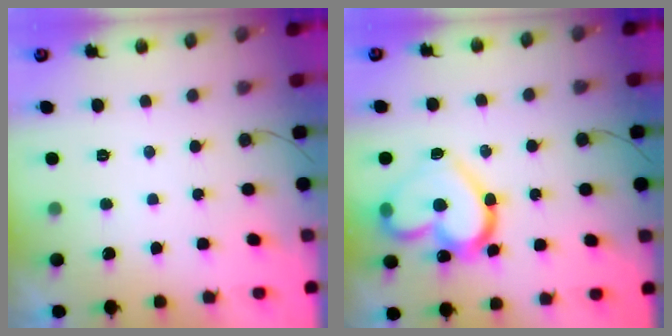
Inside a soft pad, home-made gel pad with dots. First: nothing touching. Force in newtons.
{"total": 17.8, "press": 17.7, "slide": 1.9}